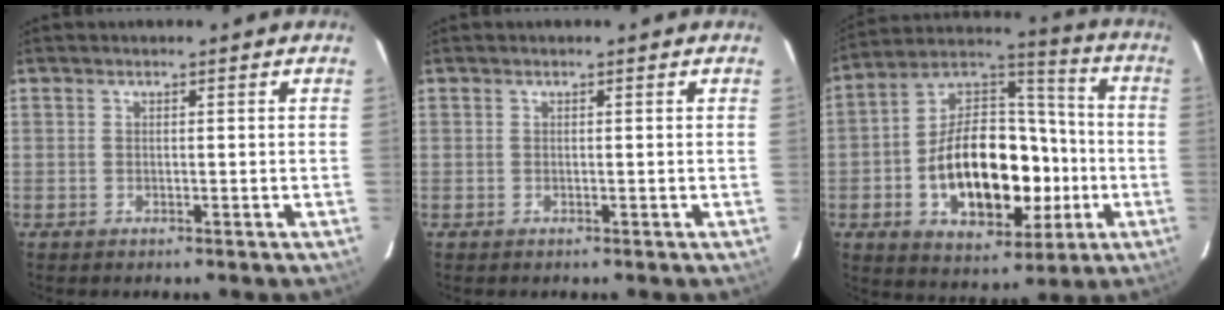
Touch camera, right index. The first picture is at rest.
{"total": 0.0}
{"total": 22.3, "force": [-5.0, 13.2, 17.2], "torque": [-0.311, 0.042, -0.067]}